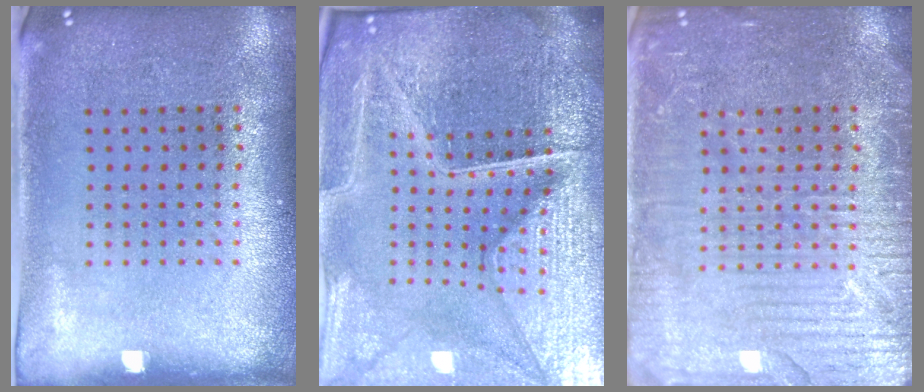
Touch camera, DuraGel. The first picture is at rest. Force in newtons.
{"total": 6.8, "press": 6.0, "slide": 3.1}
{"total": 4.0, "press": 4.0, "slide": 0.6}